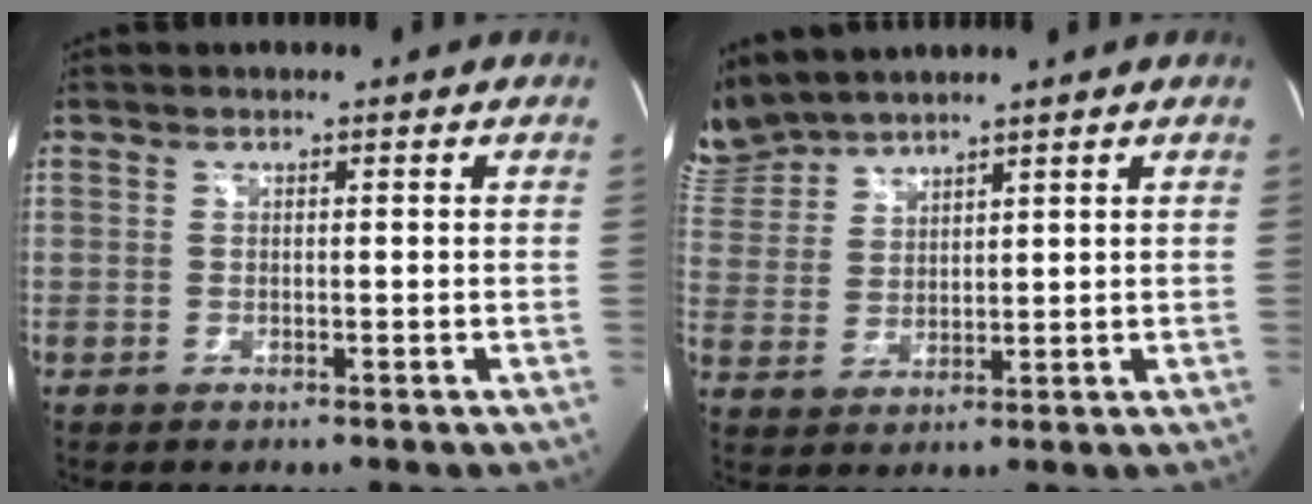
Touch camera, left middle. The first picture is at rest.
{"total": 7.7, "force": [7.6, 1.1, 1.0], "torque": [-0.044, 0.019, 0.167]}